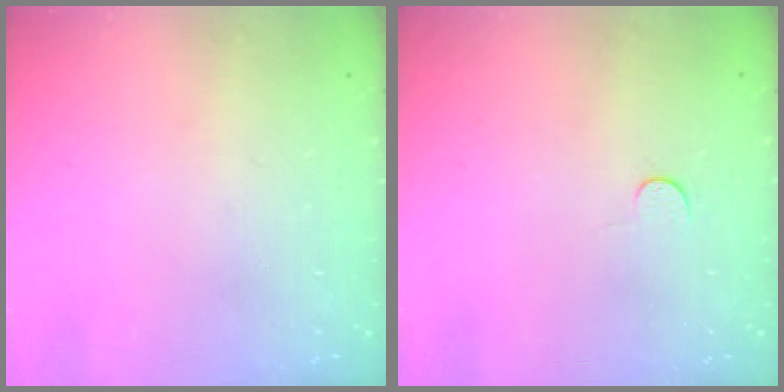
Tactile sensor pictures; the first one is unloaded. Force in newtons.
{"total": 2.8, "press": 2.8, "slide": 0.4}